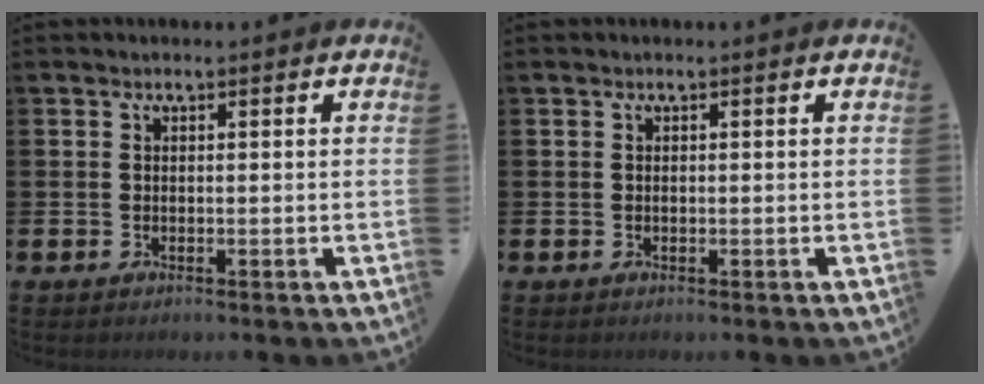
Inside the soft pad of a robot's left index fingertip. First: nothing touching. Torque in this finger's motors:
{"motor_torque": [-0.41, 0.05, -0.02, -0.01]}